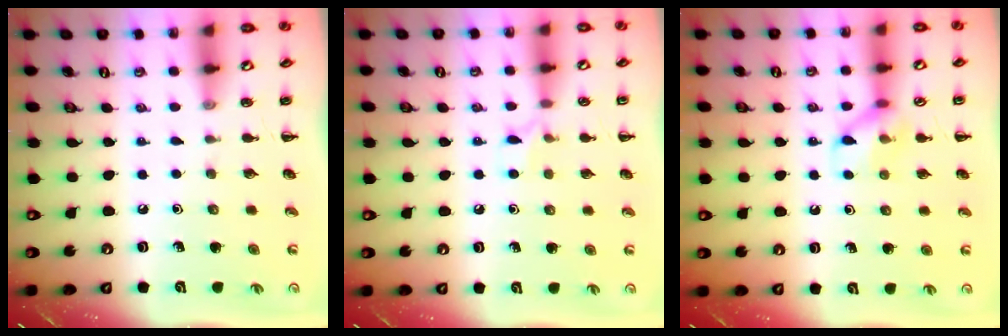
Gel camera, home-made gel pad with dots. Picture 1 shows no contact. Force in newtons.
{"total": 5.0, "press": 4.7, "slide": 1.6}
{"total": 9.1, "press": 9.1, "slide": 1.1}